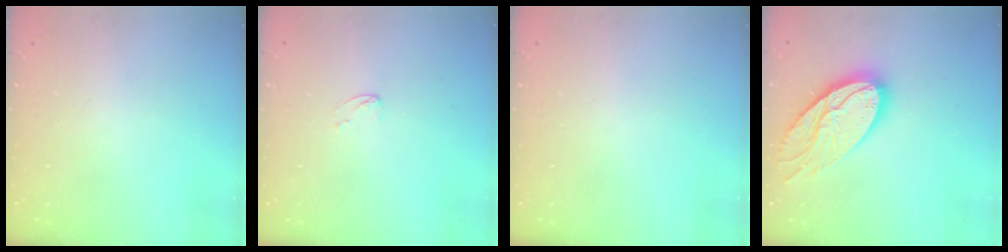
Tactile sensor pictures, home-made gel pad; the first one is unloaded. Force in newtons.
{"total": 2.4, "press": 2.4, "slide": 0.2}
{"total": 0.0}
{"total": 19.2, "press": 19.1, "slide": 1.5}